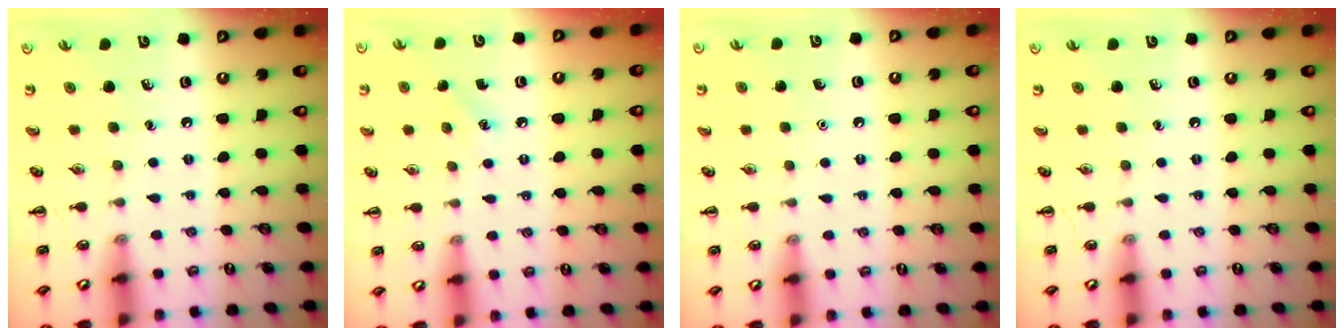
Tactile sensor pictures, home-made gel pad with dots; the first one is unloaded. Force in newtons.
{"total": 5.2, "press": 5.0, "slide": 1.3}
{"total": 1.5, "press": 1.5, "slide": 0.1}
{"total": 0.0}